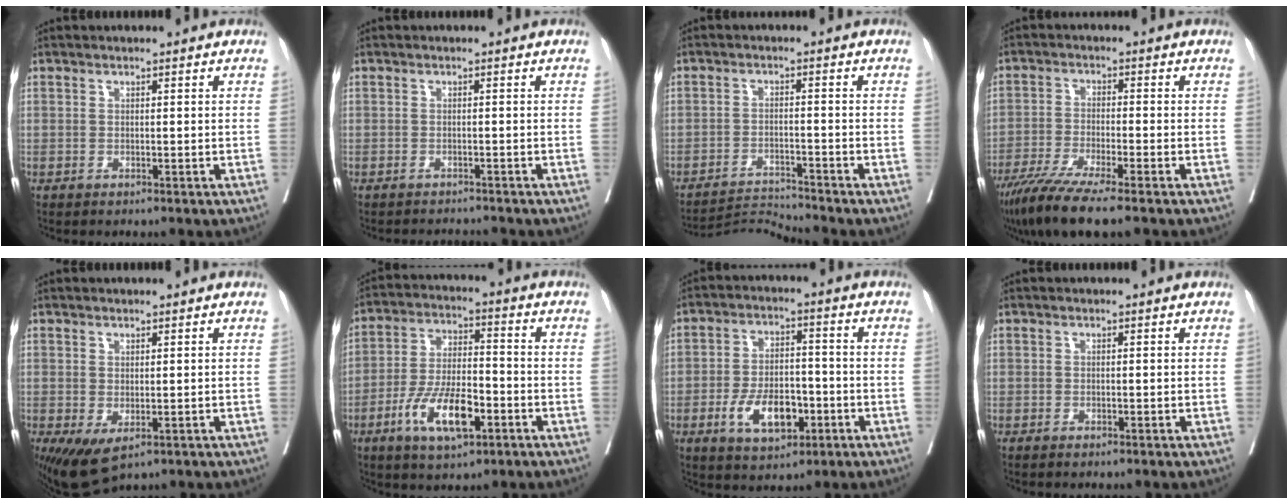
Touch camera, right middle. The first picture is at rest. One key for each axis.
{"total": 2.8, "fx": -2.8, "fy": -0.5, "fz": 0.0, "tx": 0.002, "ty": -0.011, "tz": -0.041}
{"total": 5.2, "fx": -4.3, "fy": -2.5, "fz": -1.4, "tx": 0.016, "ty": -0.012, "tz": -0.078}
{"total": 10.0, "fx": -7.6, "fy": -0.2, "fz": 6.6, "tx": -0.107, "ty": -0.028, "tz": -0.129}
{"total": 5.3, "fx": -2.0, "fy": 2.1, "fz": 4.4, "tx": -0.071, "ty": -0.016, "tz": -0.019}
{"total": 11.0, "fx": -4.9, "fy": 3.6, "fz": 9.2, "tx": -0.180, "ty": -0.002, "tz": -0.086}
{"total": 8.9, "fx": -3.4, "fy": 4.4, "fz": 6.9, "tx": -0.125, "ty": 0.004, "tz": -0.053}
{"total": 0.7, "fx": -0.5, "fy": 0.1, "fz": 0.5, "tx": -0.006, "ty": -0.002, "tz": -0.007}